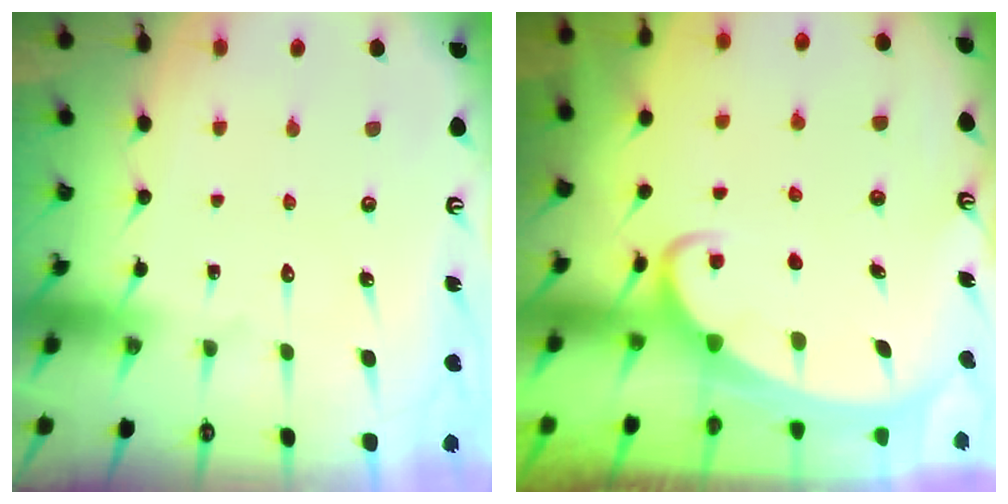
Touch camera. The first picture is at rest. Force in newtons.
{"total": 2.1, "press": 2.1, "slide": 0.2}